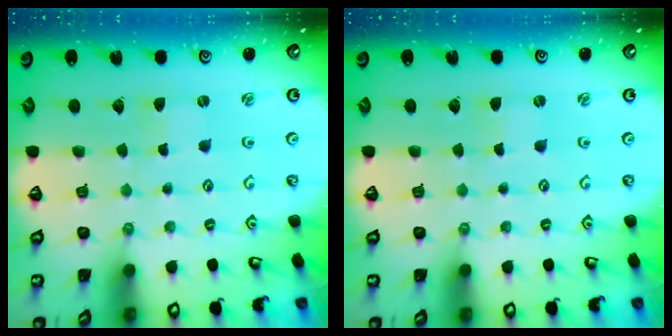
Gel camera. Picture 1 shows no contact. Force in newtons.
{"total": 0.0}